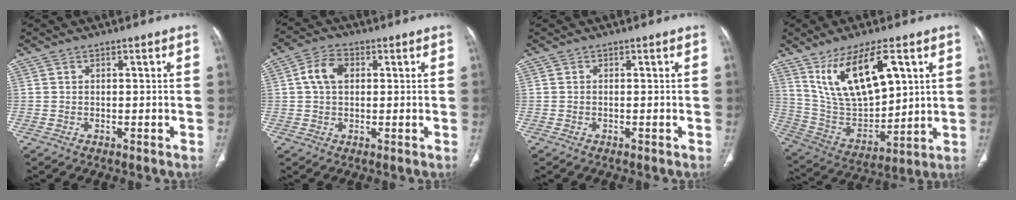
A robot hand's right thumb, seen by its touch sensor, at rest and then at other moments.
{"total": 5.8, "force": [1.2, 3.9, 4.0], "torque": [-0.076, 0.013, 0.017]}
{"total": 0.0}
{"total": 17.7, "force": [7.9, 7.8, 13.8], "torque": [-0.222, -0.031, 0.167]}